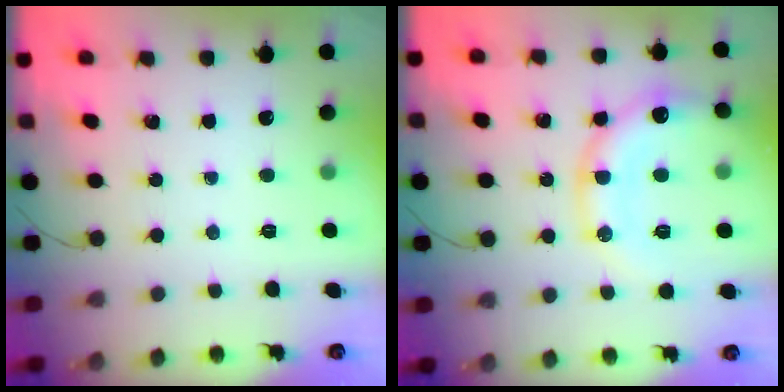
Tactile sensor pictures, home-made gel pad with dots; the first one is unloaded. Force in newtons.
{"total": 14.8, "press": 14.6, "slide": 2.0}